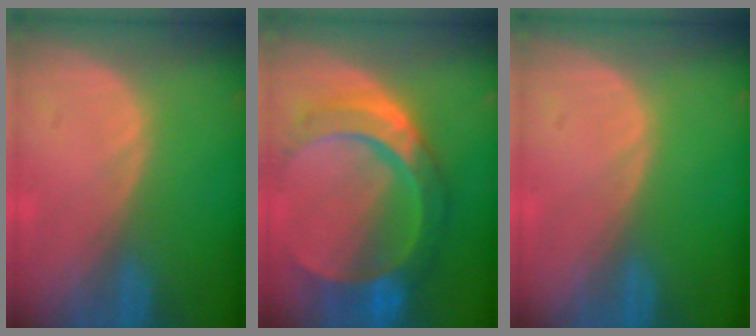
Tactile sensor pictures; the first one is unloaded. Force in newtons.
{"total": 10.4, "press": 10.3, "slide": 1.0}
{"total": 0.0}